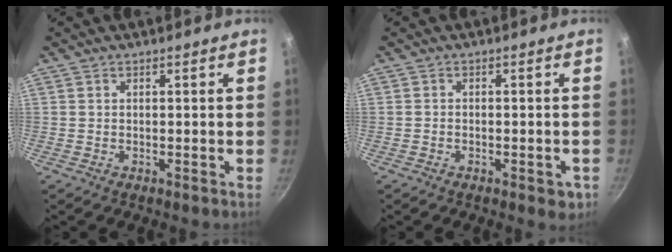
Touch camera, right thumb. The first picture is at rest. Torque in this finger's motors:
{"motor_torque": [0.42, 0.16, -0.43, -0.01, -0.01]}